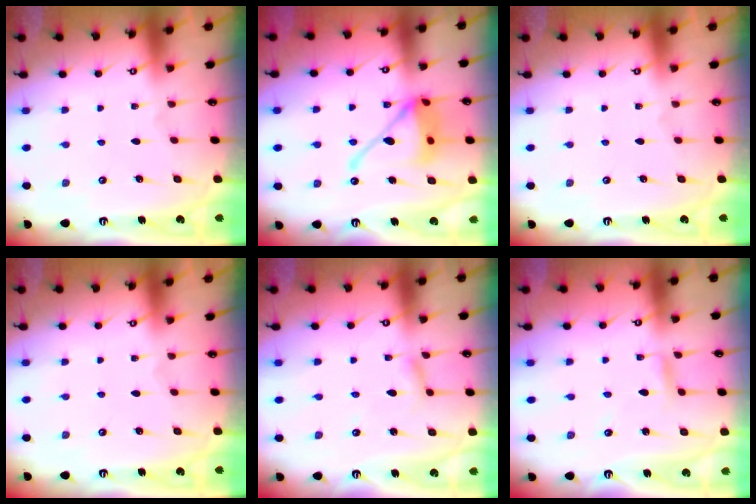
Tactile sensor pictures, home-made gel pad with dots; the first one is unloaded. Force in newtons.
{"total": 14.9, "press": 14.8, "slide": 2.0}
{"total": 0.0}
{"total": 0.0}
{"total": 2.2, "press": 2.2, "slide": 0.2}
{"total": 2.9, "press": 2.9, "slide": 0.0}